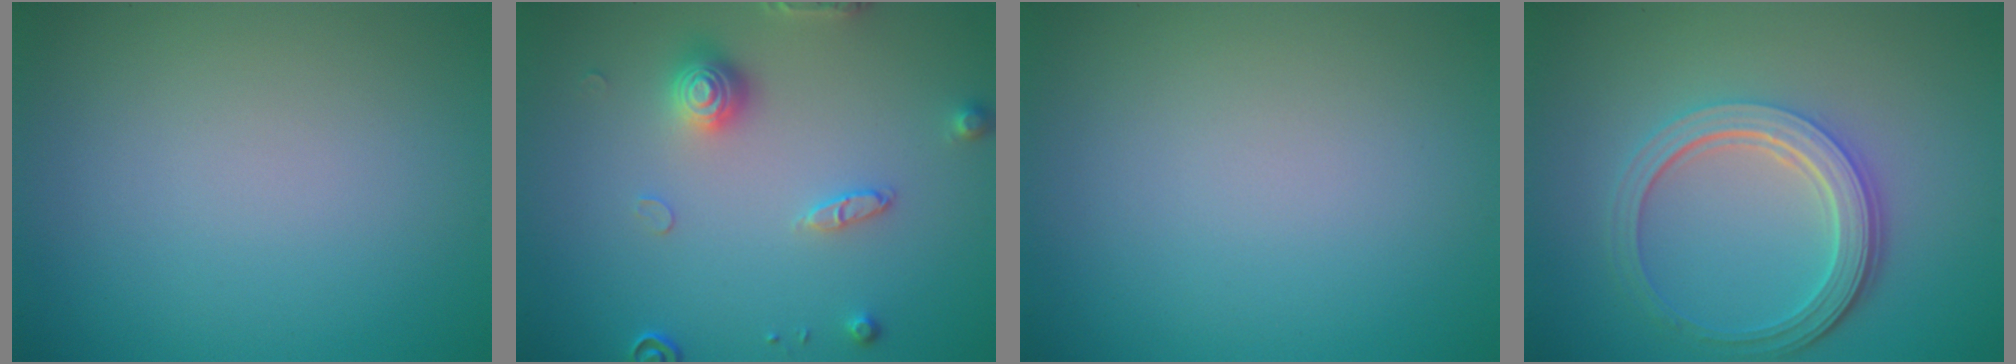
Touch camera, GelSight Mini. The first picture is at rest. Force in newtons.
{"total": 3.1, "press": 3.0, "slide": 0.9}
{"total": 0.0}
{"total": 5.1, "press": 3.8, "slide": 3.4}